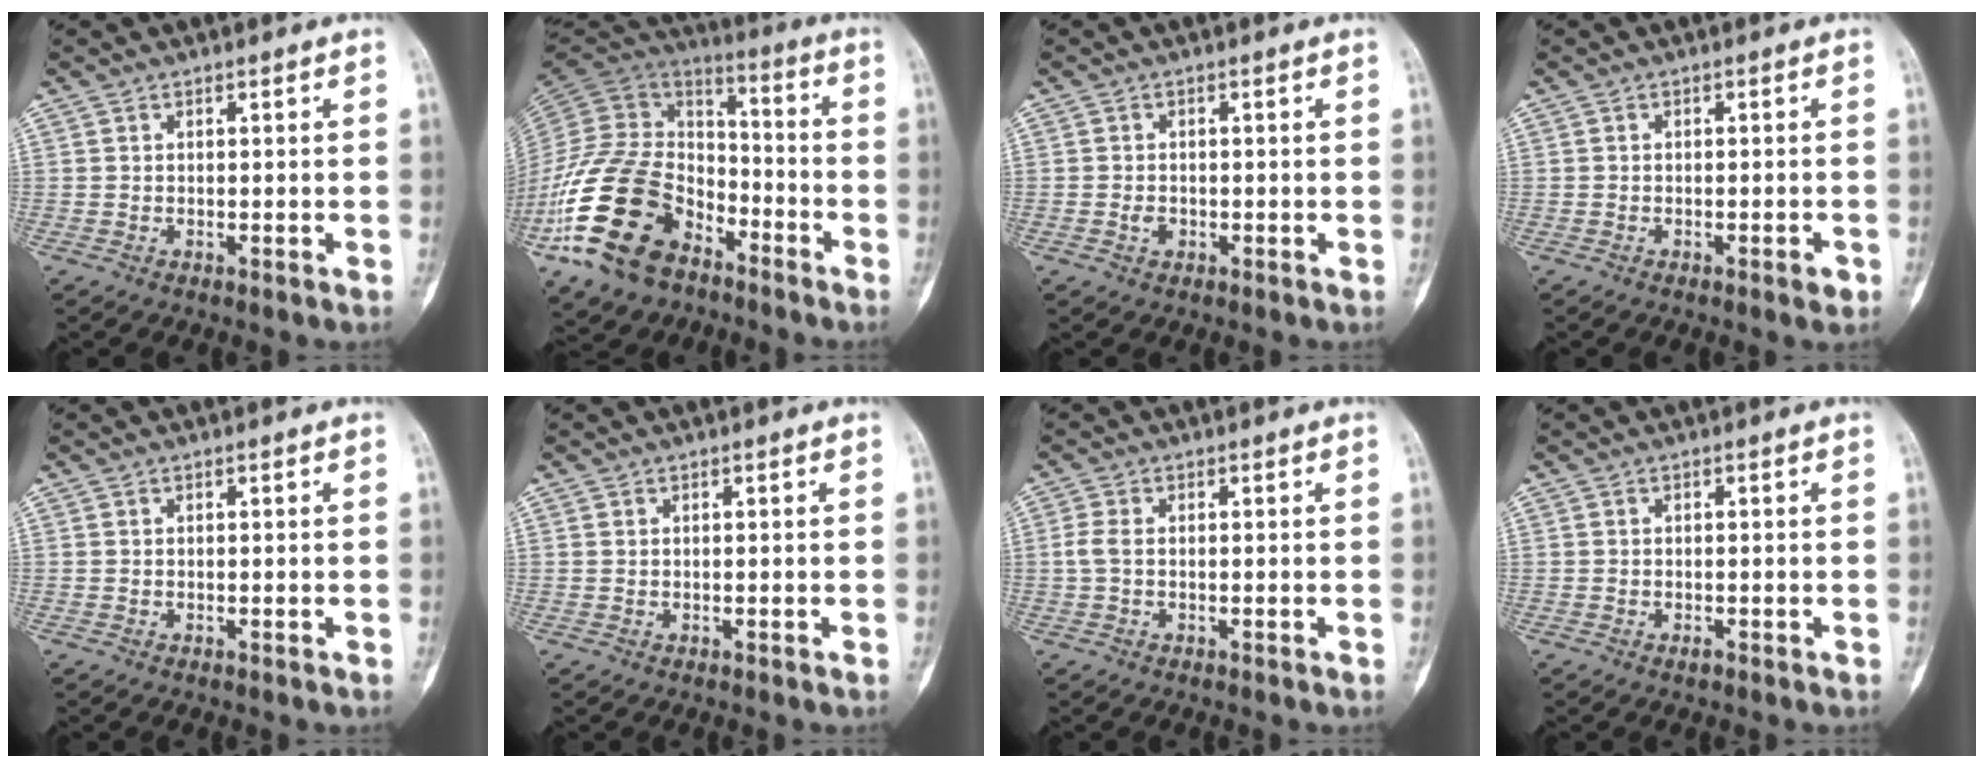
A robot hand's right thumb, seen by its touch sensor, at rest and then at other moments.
{"total": 23.6, "force": [-12.1, 14.2, 14.3], "torque": [-0.270, 0.070, -0.226]}
{"total": 1.7, "force": [-0.5, 1.3, 1.0], "torque": [-0.013, 0.003, -0.009]}
{"total": 1.9, "force": [-0.9, 0.6, 1.5], "torque": [-0.022, 0.002, -0.013]}
{"total": 0.0}
{"total": 0.0}
{"total": 2.2, "force": [-0.1, 1.1, 1.8], "torque": [-0.049, -0.001, -0.005]}
{"total": 0.7, "force": [-0.5, 0.3, 0.5], "torque": [-0.008, 0.001, -0.009]}